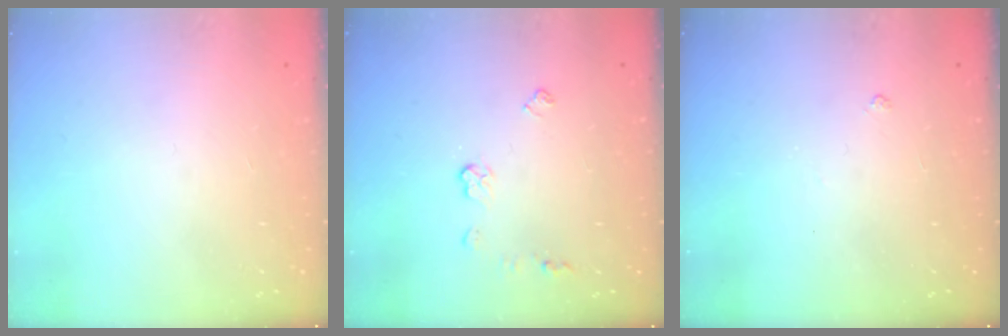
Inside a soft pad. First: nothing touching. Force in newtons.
{"total": 4.7, "press": 4.7, "slide": 0.6}
{"total": 2.9, "press": 2.8, "slide": 0.5}